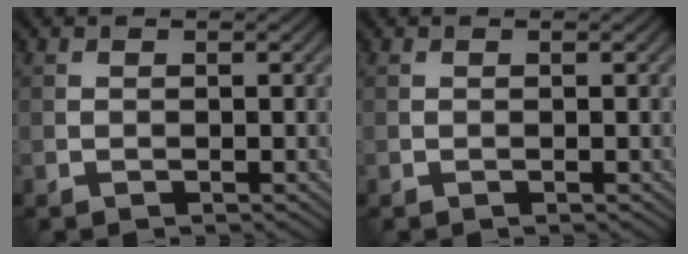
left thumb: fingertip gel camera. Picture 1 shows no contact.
{"total": 0.0}